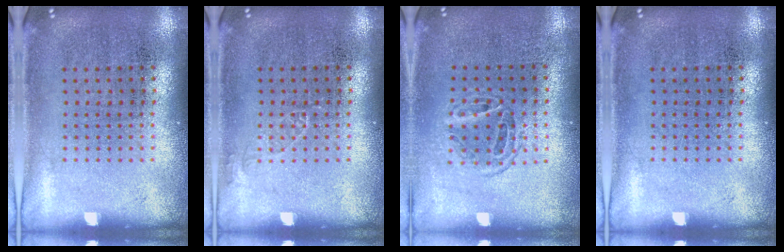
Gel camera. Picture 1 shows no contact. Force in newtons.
{"total": 0.7, "press": 0.7, "slide": 0.1}
{"total": 1.3, "press": 1.1, "slide": 0.7}
{"total": 0.0}